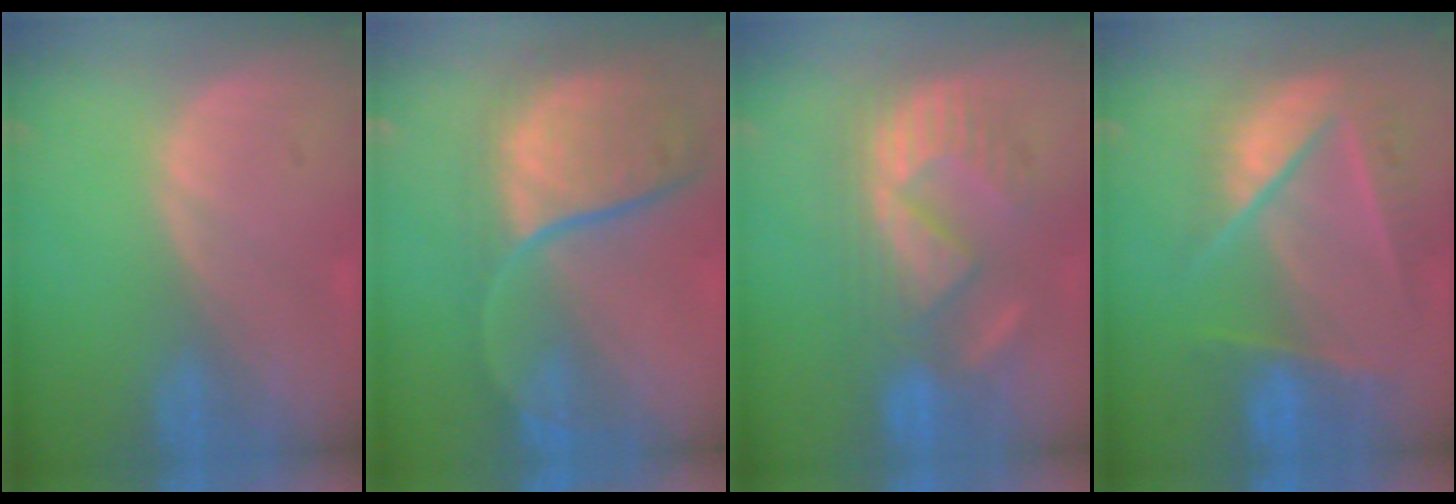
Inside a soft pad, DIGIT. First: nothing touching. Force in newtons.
{"total": 11.7, "press": 9.8, "slide": 6.4}
{"total": 9.4, "press": 9.4, "slide": 0.4}
{"total": 9.7, "press": 8.3, "slide": 5.1}